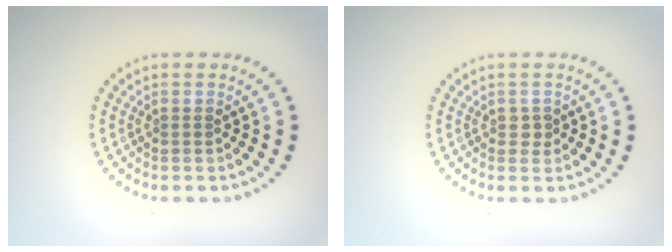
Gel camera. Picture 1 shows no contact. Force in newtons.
{"total": 0.8, "press": 0.8, "slide": 0.2}